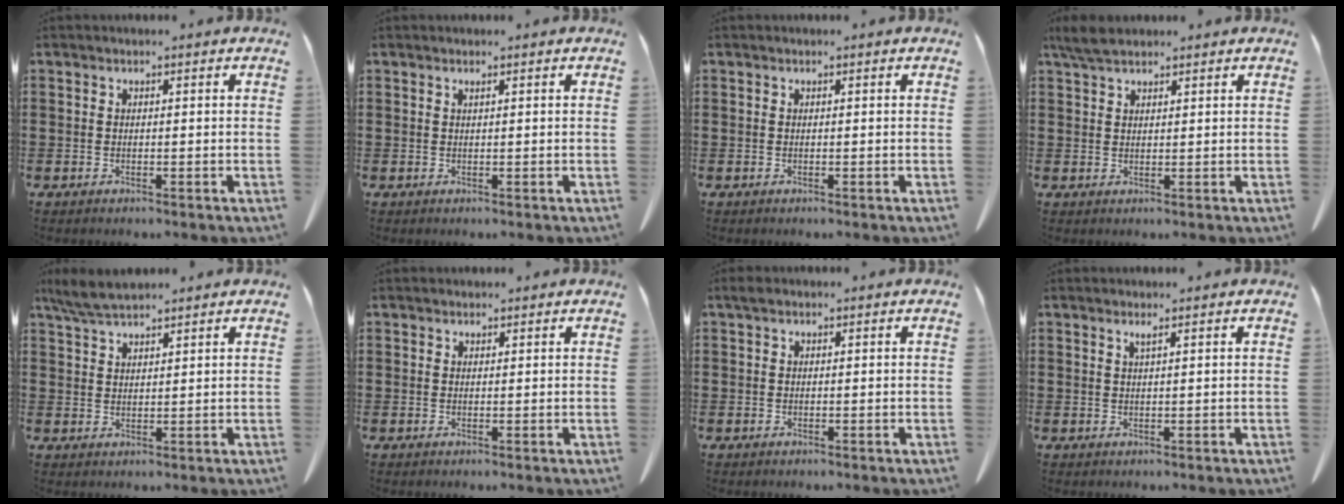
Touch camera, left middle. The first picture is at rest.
{"total": 0.6, "force": [0.4, -0.1, 0.4], "torque": [-0.008, -0.003, 0.010]}
{"total": 0.0}
{"total": 3.6, "force": [2.9, 1.3, 1.7], "torque": [-0.042, 0.000, 0.056]}
{"total": 4.7, "force": [4.0, 0.9, 2.3], "torque": [-0.055, -0.007, 0.077]}
{"total": 0.9, "force": [0.9, 0.3, 0.0], "torque": [-0.003, -0.002, 0.019]}
{"total": 0.9, "force": [0.4, 0.7, 0.5], "torque": [-0.012, 0.003, 0.008]}
{"total": 1.0, "force": [0.7, -0.2, 0.7], "torque": [-0.014, -0.005, 0.015]}